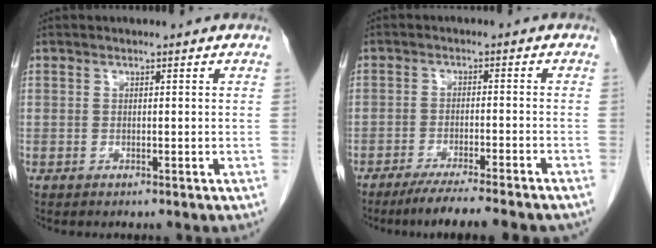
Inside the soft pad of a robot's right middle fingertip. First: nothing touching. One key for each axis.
{"total": 11.2, "fx": -9.5, "fy": 0.2, "fz": 5.8, "tx": -0.069, "ty": -0.023, "tz": -0.140}